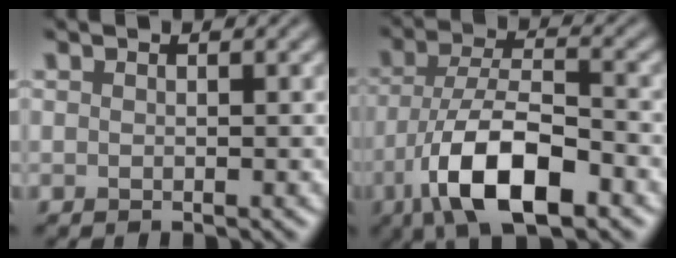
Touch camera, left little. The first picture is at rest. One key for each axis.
{"total": 9.8, "fx": -4.8, "fy": 3.6, "fz": 7.7, "tx": -0.145, "ty": -0.001, "tz": -0.092}